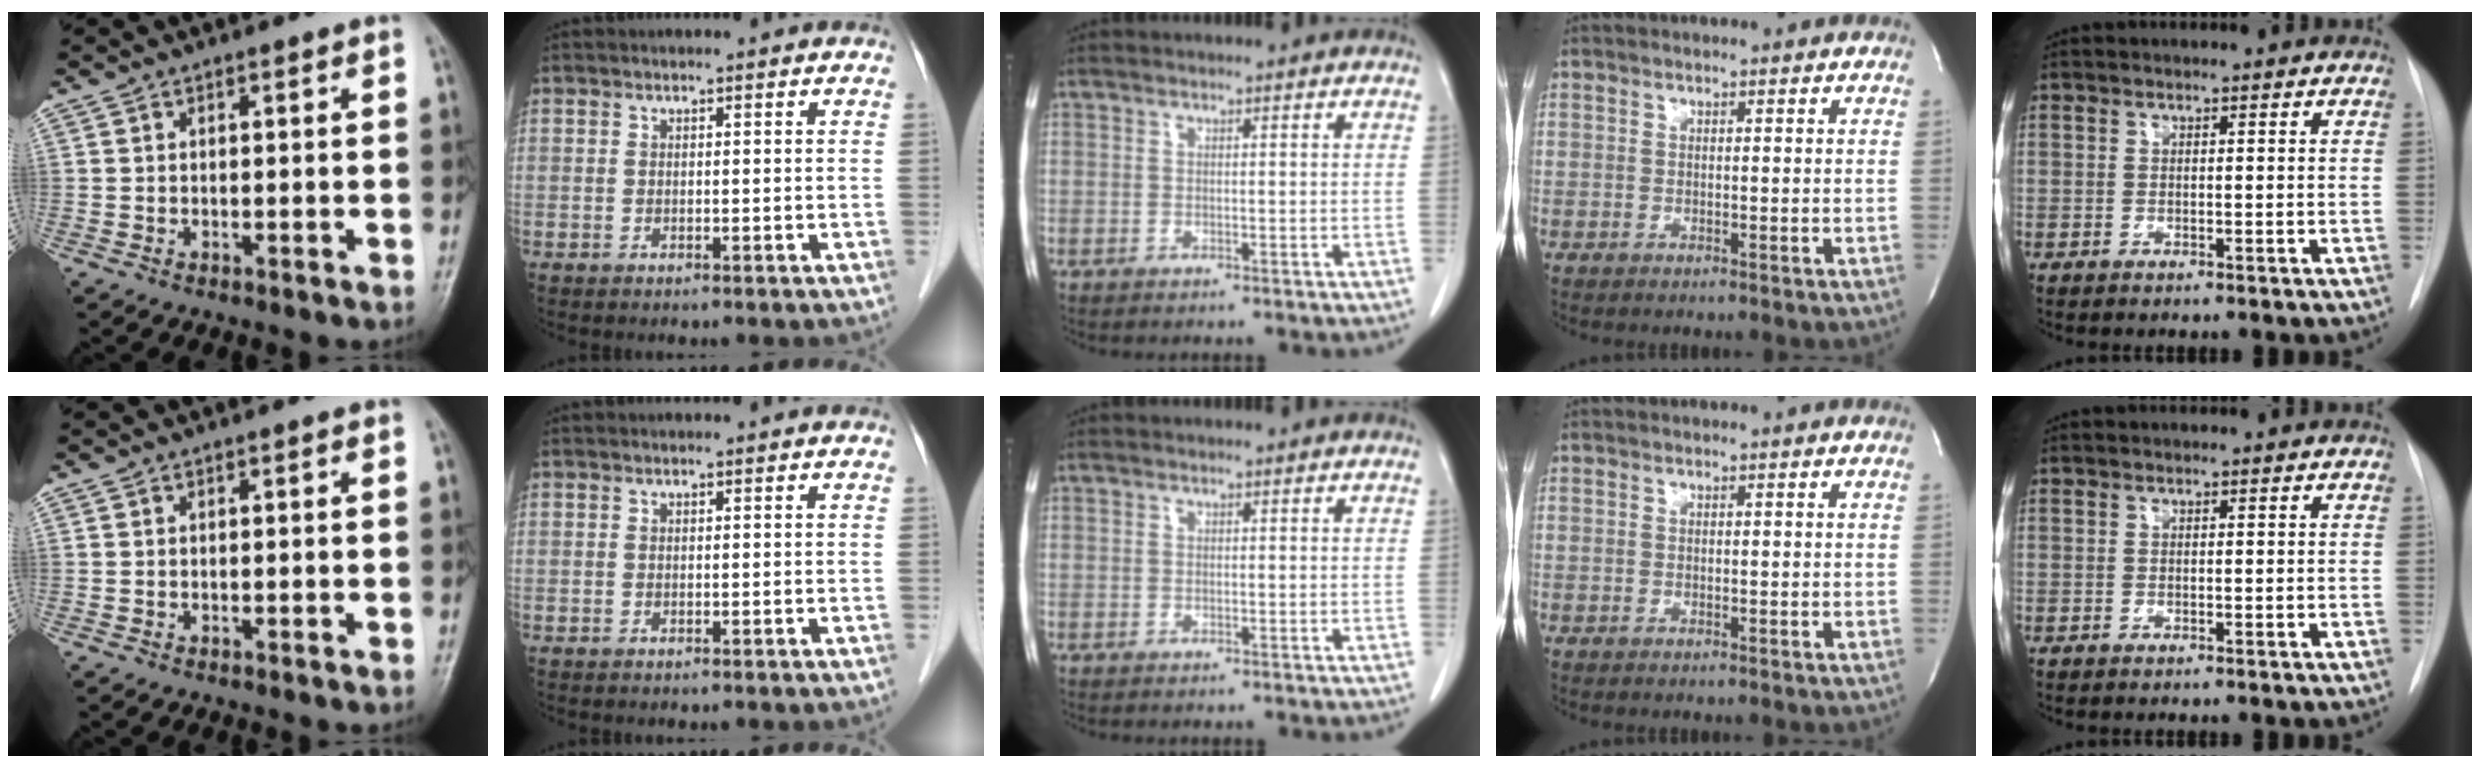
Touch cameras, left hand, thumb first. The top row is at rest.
{}